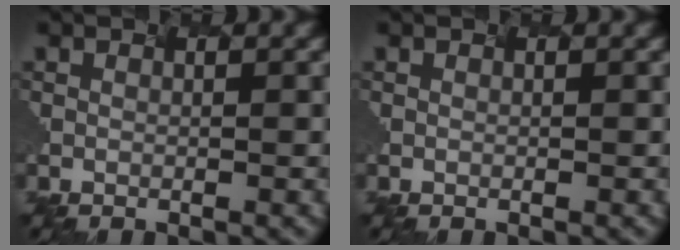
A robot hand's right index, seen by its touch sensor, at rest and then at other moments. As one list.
[{"total": 0.0}]